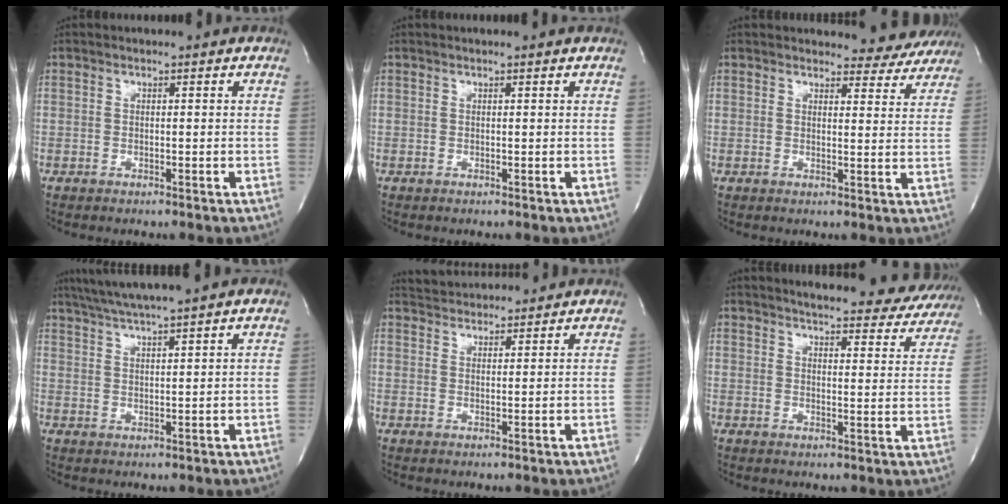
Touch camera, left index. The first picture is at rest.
{"total": 0.9, "force": [0.8, -0.1, 0.3], "torque": [-0.011, 0.002, 0.014]}
{"total": 7.3, "force": [7.0, 1.8, -0.1], "torque": [0.022, -0.019, 0.060]}
{"total": 7.8, "force": [6.6, -1.3, 3.9], "torque": [-0.070, 0.015, 0.110]}
{"total": 6.1, "force": [6.0, 0.7, 0.8], "torque": [-0.018, 0.029, 0.095]}
{"total": 20.7, "force": [19.3, 4.1, 6.2], "torque": [-0.074, -0.044, 0.217]}